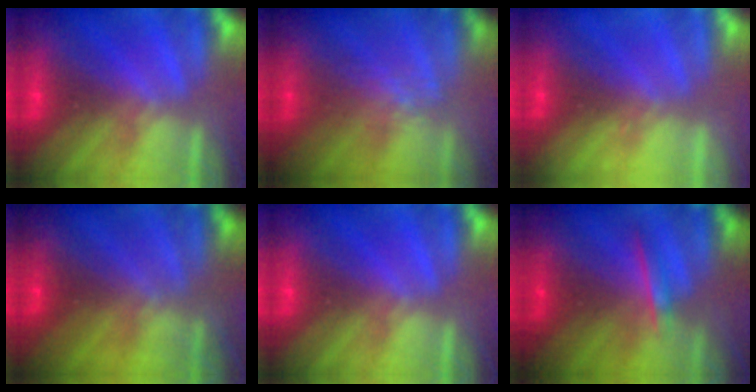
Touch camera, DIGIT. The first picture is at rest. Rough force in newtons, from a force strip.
{"total": 3.0}
{"total": 2.3}
{"total": 2.9}
{"total": 0.0}
{"total": 1.6}